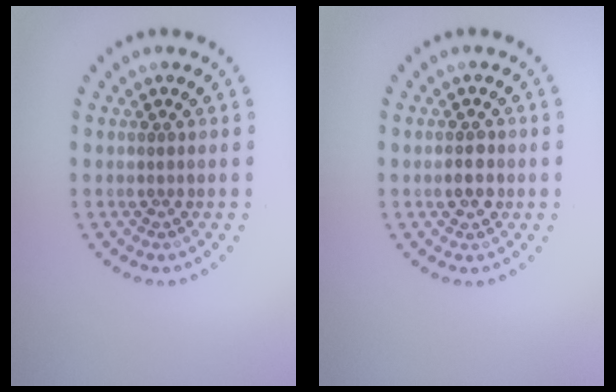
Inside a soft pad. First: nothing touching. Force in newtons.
{"total": 1.5, "press": 1.5, "slide": 0.2}